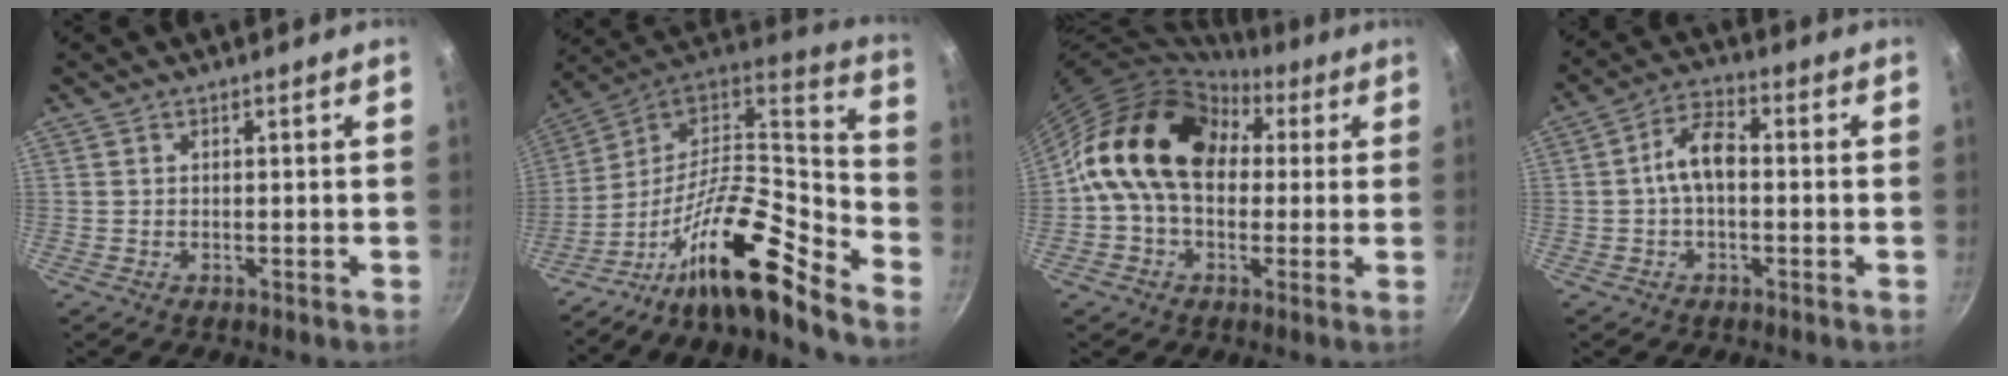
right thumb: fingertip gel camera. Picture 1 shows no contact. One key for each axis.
{"total": 22.1, "fx": -14.3, "fy": 6.5, "fz": 15.5, "tx": -0.211, "ty": 0.097, "tz": -0.270}
{"total": 17.4, "fx": 2.7, "fy": 12.6, "fz": 11.8, "tx": -0.171, "ty": 0.031, "tz": 0.027}
{"total": 7.0, "fx": -0.4, "fy": 3.8, "fz": 5.9, "tx": -0.097, "ty": 0.030, "tz": -0.015}